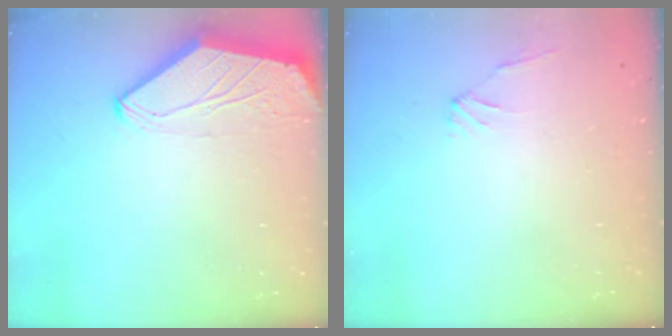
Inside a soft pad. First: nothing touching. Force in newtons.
{"total": 1.0, "press": 0.8, "slide": 0.6}